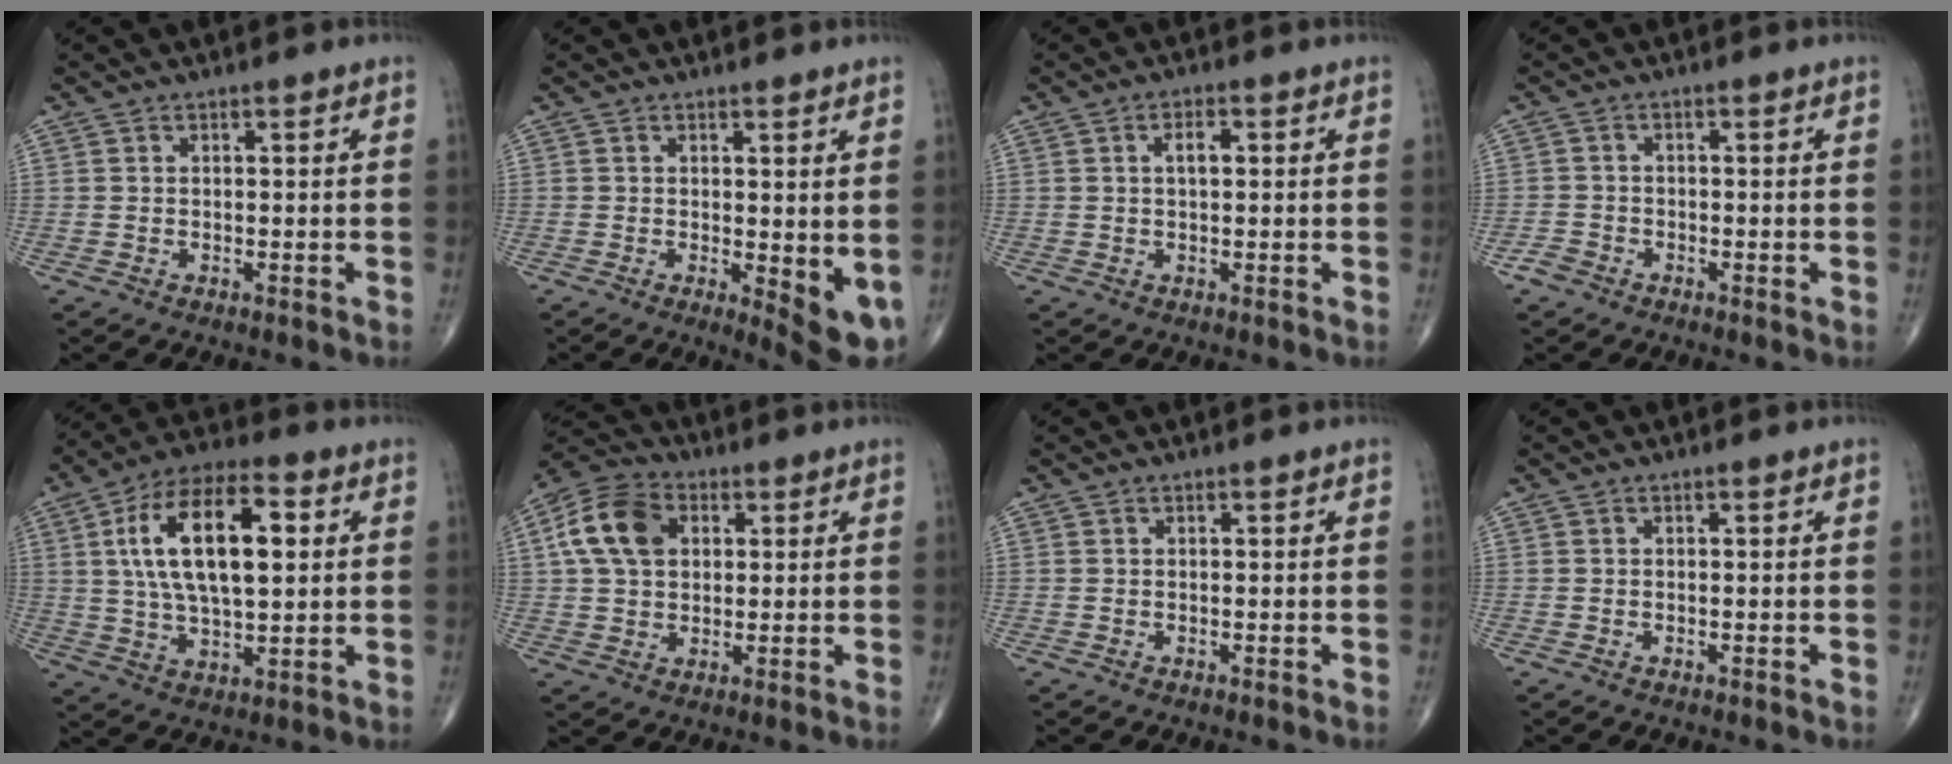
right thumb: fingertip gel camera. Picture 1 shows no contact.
{"total": 6.5, "force": [-0.4, 2.2, 6.1], "torque": [-0.077, -0.017, -0.001]}
{"total": 2.8, "force": [0.6, 1.4, 2.4], "torque": [-0.040, 0.005, 0.008]}
{"total": 2.3, "force": [-1.5, 1.5, 0.7], "torque": [-0.012, 0.003, -0.033]}
{"total": 18.9, "force": [4.0, 8.8, 16.2], "torque": [-0.276, 0.011, 0.065]}
{"total": 12.0, "force": [2.9, 8.5, 7.9], "torque": [-0.137, 0.014, 0.044]}
{"total": 0.0}
{"total": 0.0}